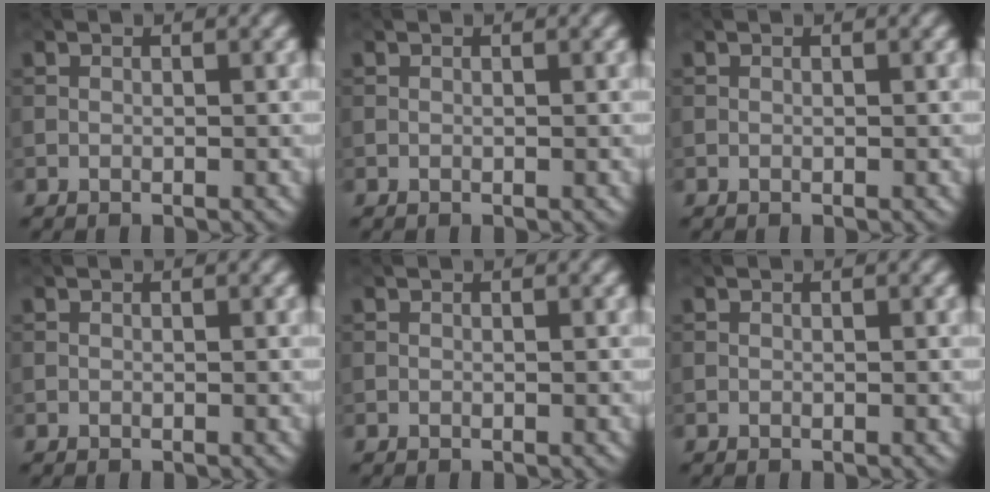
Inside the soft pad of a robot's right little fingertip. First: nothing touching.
{"total": 0.0}
{"total": 0.0}
{"total": 0.0}
{"total": 0.0}
{"total": 0.0}